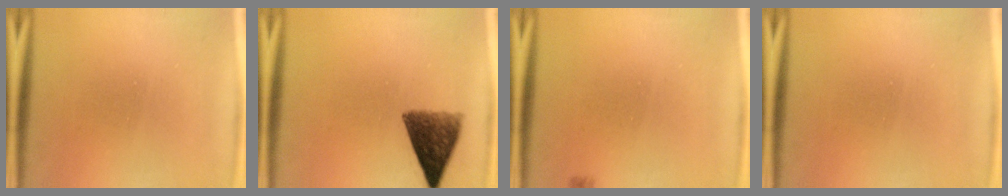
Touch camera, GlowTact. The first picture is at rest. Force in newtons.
{"total": 9.0}
{"total": 1.1}
{"total": 0.0}